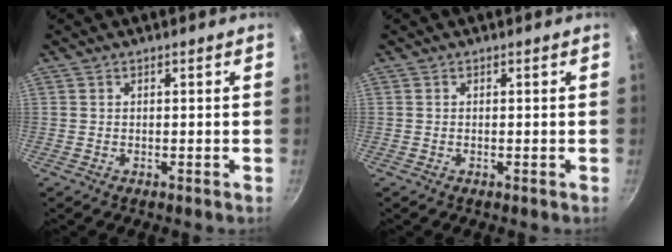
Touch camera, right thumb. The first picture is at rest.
{"total": 0.0}